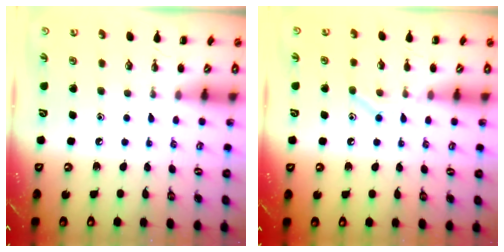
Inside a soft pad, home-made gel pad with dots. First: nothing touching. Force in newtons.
{"total": 8.7, "press": 8.5, "slide": 1.6}